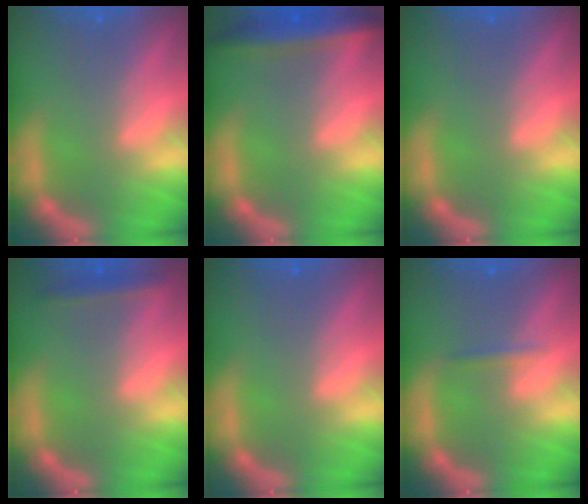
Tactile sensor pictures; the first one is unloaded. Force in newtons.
{"total": 5.0}
{"total": 0.0}
{"total": 1.9}
{"total": 0.0}
{"total": 0.9}